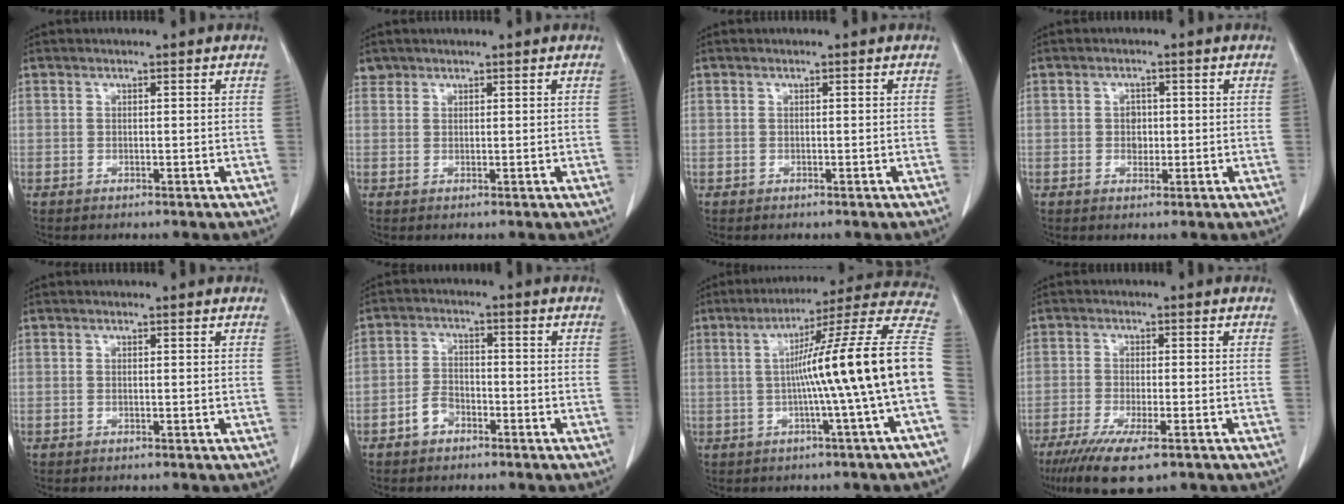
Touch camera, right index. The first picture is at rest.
{"total": 1.2, "force": [1.0, 0.6, -0.2], "torque": [0.010, 0.008, 0.017]}
{"total": 0.0}
{"total": 2.0, "force": [-0.1, 1.6, 1.1], "torque": [-0.015, 0.004, 0.000]}
{"total": 0.0}
{"total": 3.7, "force": [-2.3, 2.2, 1.9], "torque": [-0.039, 0.011, -0.041]}
{"total": 18.8, "force": [-1.4, -2.4, 18.5], "torque": [-0.240, 0.026, -0.033]}
{"total": 9.6, "force": [-6.3, 1.5, 7.0], "torque": [-0.120, -0.025, -0.099]}